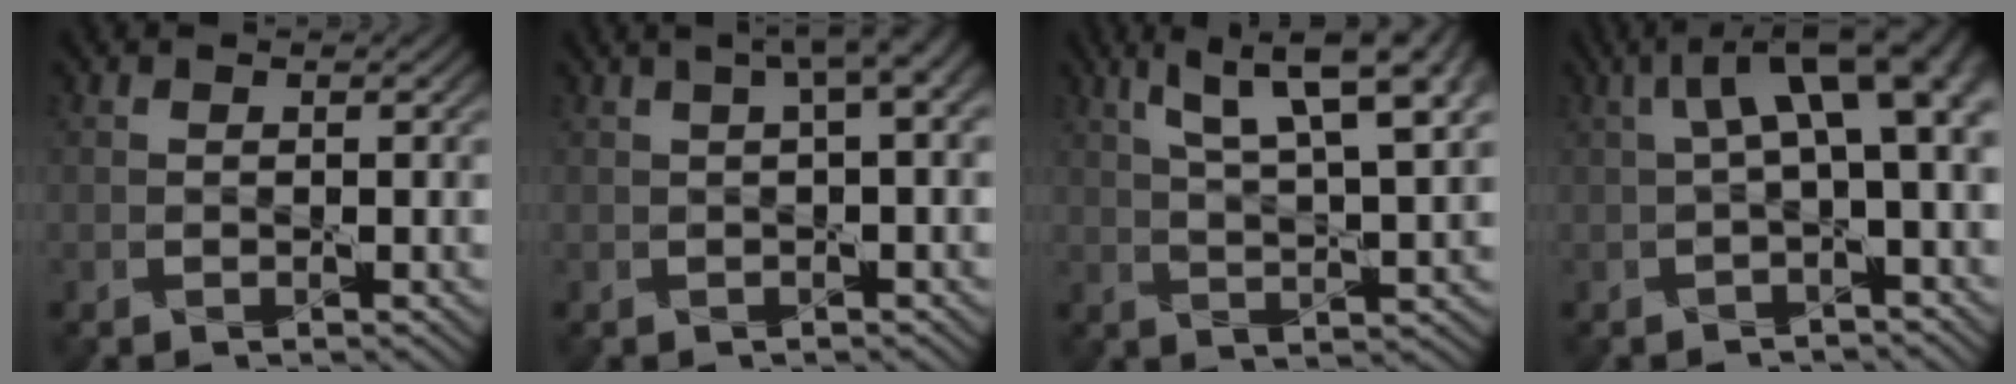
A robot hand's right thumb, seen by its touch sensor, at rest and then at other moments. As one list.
[{"total": 4.3, "force": [1.5, 1.0, 3.9], "torque": [-0.055, 0.021, 0.023]}, {"total": 12.7, "force": [6.4, 3.5, 10.4], "torque": [-0.187, 0.014, 0.102]}, {"total": 8.5, "force": [1.5, 2.7, 7.9], "torque": [-0.128, 0.018, 0.024]}]